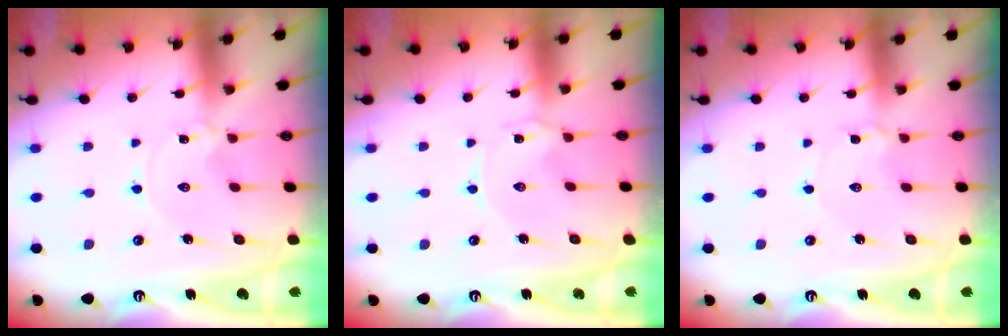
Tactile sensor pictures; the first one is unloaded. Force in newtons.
{"total": 0.0}
{"total": 2.0, "press": 2.0, "slide": 0.2}